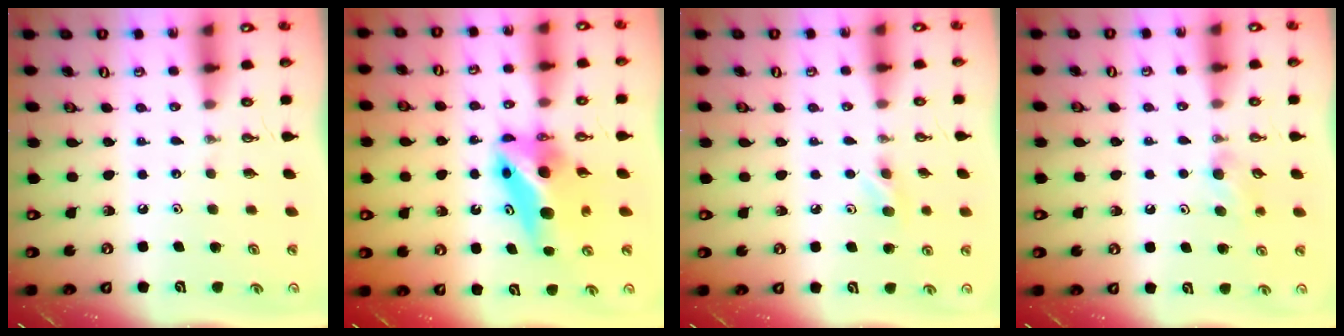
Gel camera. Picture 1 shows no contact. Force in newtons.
{"total": 7.9, "press": 7.8, "slide": 0.8}
{"total": 5.0, "press": 4.8, "slide": 1.4}
{"total": 5.3, "press": 5.1, "slide": 1.4}